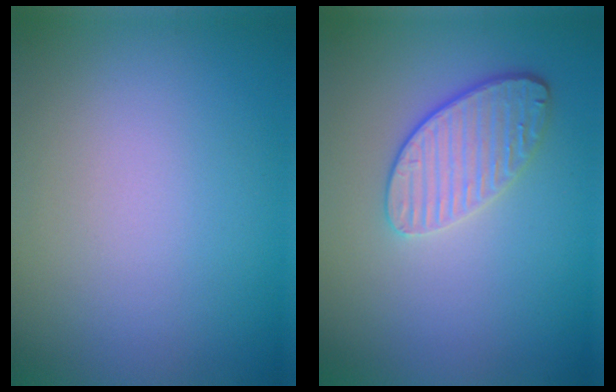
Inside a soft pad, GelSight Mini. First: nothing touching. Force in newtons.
{"total": 3.5, "press": 3.1, "slide": 1.7}